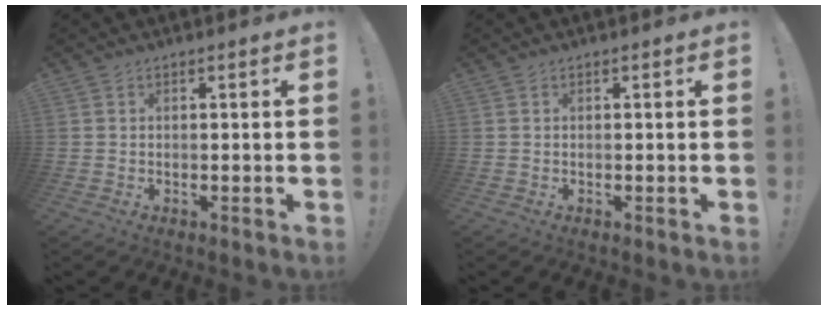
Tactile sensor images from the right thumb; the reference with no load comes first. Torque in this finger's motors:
{"motor_torque": [-0.01, 0.01, 0.15, -0.04, 0.06]}